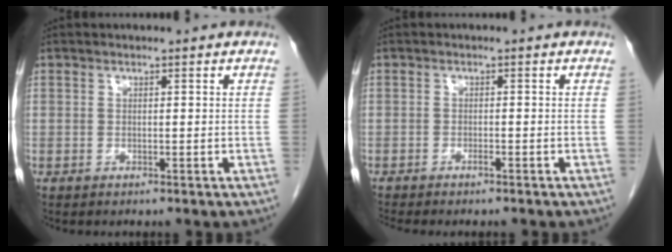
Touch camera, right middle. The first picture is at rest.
{"total": 1.5, "force": [-1.3, -0.1, 0.8], "torque": [-0.018, -0.003, -0.018]}